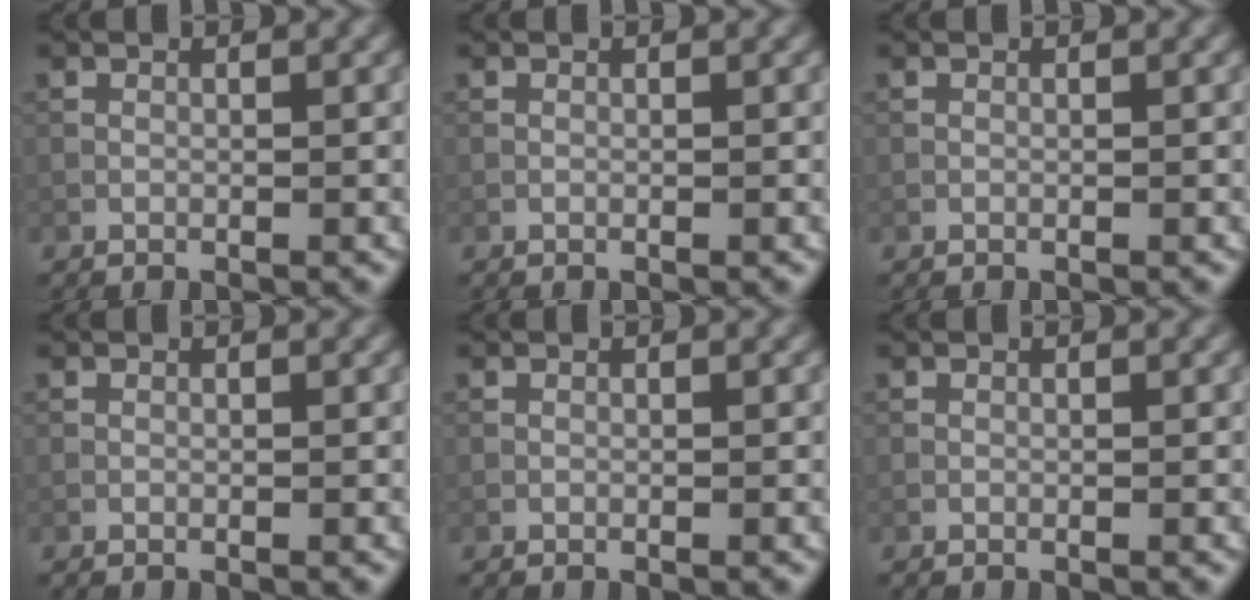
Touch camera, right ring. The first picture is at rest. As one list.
[{"total": 0.0}, {"total": 0.0}, {"total": 0.0}, {"total": 0.0}, {"total": 0.0}]